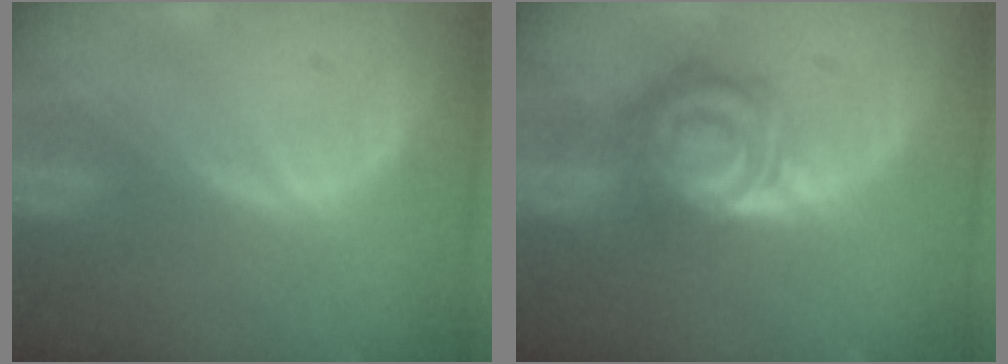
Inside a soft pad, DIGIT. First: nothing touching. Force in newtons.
{"total": 8.0, "press": 7.1, "slide": 3.7}